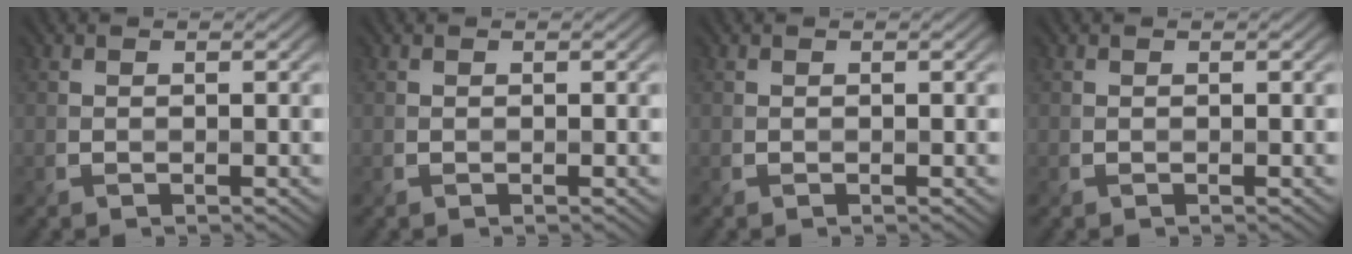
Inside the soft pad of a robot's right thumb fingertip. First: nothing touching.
{"total": 0.0}
{"total": 0.0}
{"total": 0.0}